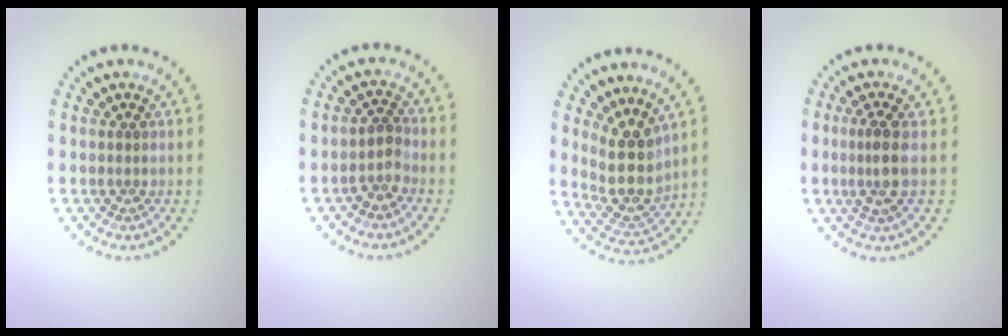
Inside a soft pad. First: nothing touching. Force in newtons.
{"total": 1.8, "press": 1.5, "slide": 1.0}
{"total": 4.2, "press": 3.5, "slide": 2.3}
{"total": 2.5, "press": 2.2, "slide": 1.3}